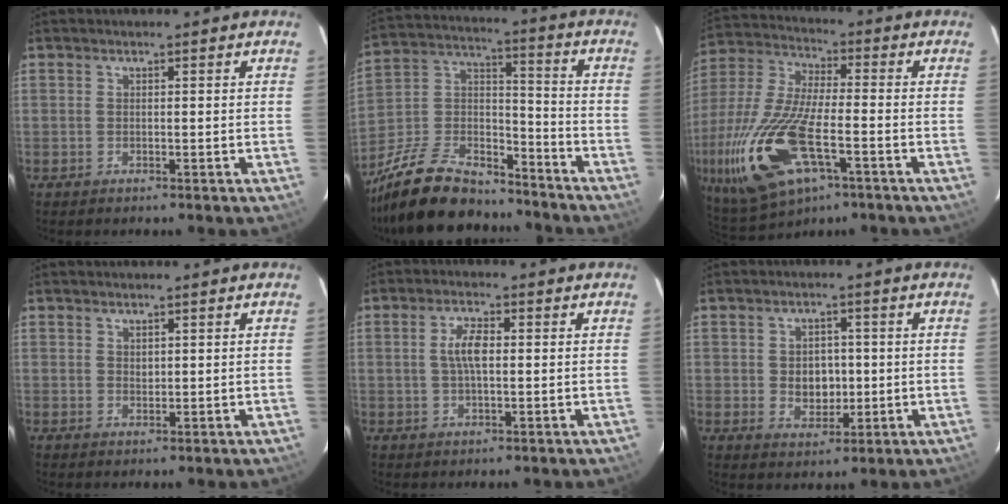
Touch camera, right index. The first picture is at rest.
{"total": 21.9, "force": [-16.8, 9.5, 10.4], "torque": [-0.230, 0.023, -0.275]}
{"total": 23.1, "force": [-9.0, 9.4, 19.1], "torque": [-0.429, -0.044, -0.161]}
{"total": 1.1, "force": [0.8, 0.7, 0.2], "torque": [0.000, 0.001, 0.015]}
{"total": 4.3, "force": [0.4, 1.6, 3.9], "torque": [-0.079, 0.006, 0.010]}
{"total": 5.4, "force": [-0.1, 4.4, 3.2], "torque": [-0.055, 0.002, 0.009]}